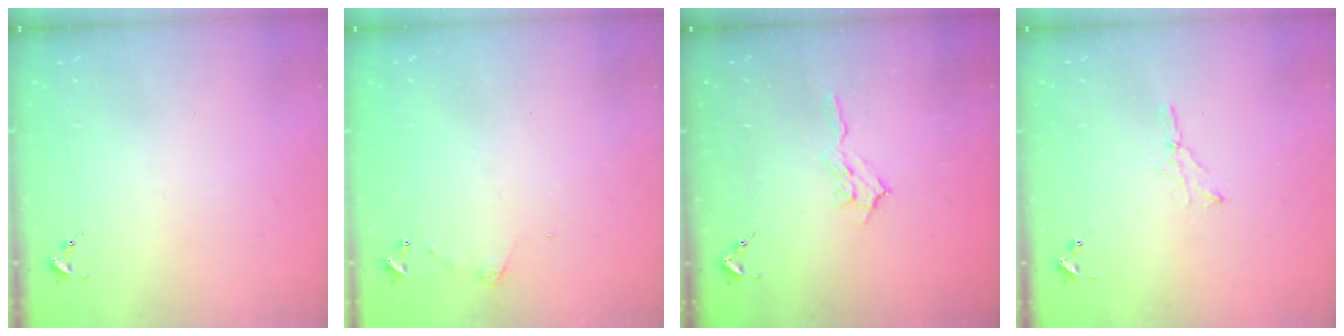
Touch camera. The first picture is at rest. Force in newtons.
{"total": 3.6, "press": 3.6, "slide": 0.4}
{"total": 6.5, "press": 6.5, "slide": 0.8}
{"total": 3.5, "press": 3.5, "slide": 0.4}